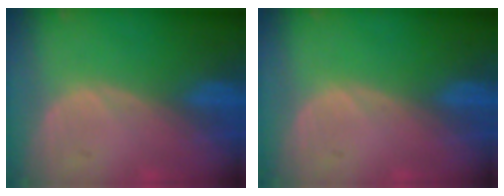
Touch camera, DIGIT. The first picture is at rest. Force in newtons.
{"total": 0.0}